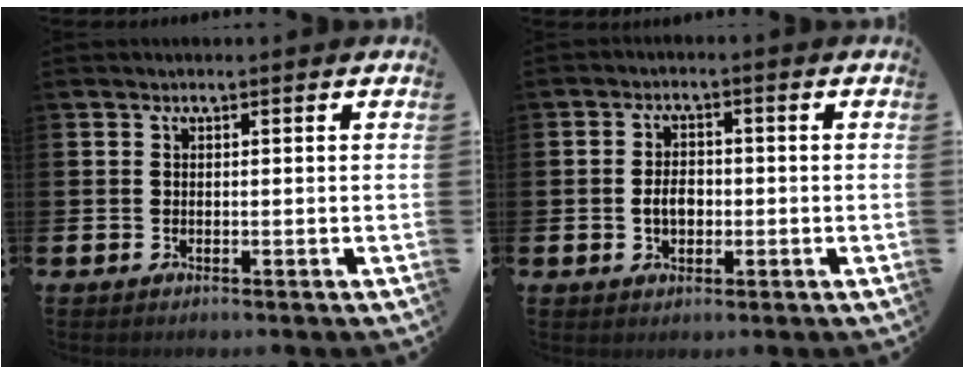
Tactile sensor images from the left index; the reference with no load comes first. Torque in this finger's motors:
{"motor_torque": [0.14, 0.02, 0.12, 0.10]}